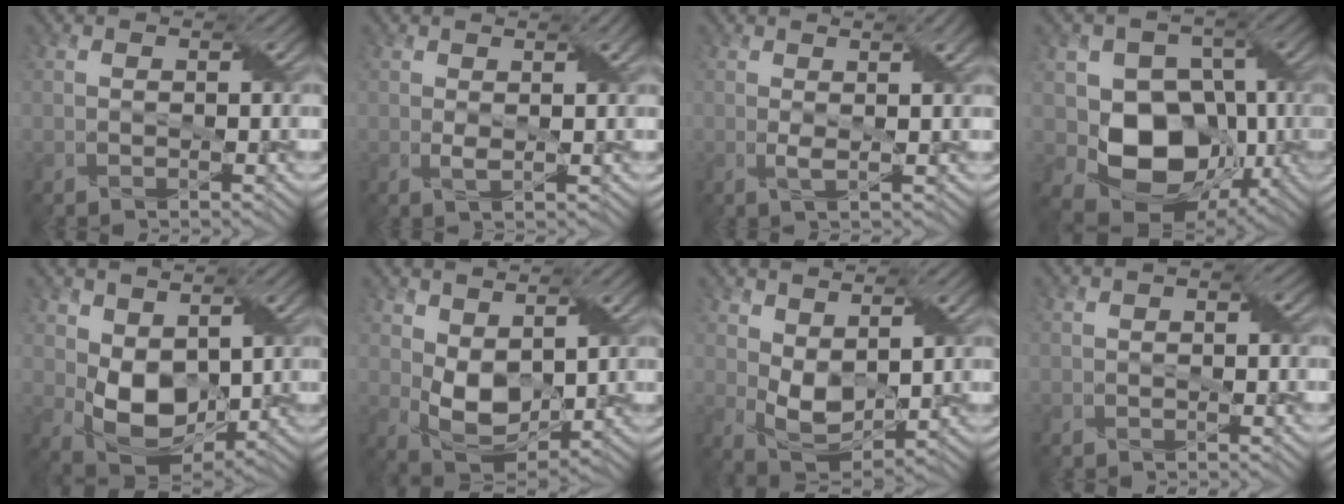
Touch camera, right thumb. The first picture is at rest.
{"total": 2.7, "force": [0.9, 0.6, 2.5], "torque": [-0.050, 0.003, 0.017]}
{"total": 3.7, "force": [1.0, 0.8, 3.4], "torque": [-0.060, 0.008, 0.015]}
{"total": 11.6, "force": [-1.8, 9.1, 6.9], "torque": [-0.119, -0.017, -0.035]}
{"total": 8.1, "force": [1.6, 5.4, 5.9], "torque": [-0.131, -0.013, 0.033]}
{"total": 7.0, "force": [2.1, 4.4, 5.0], "torque": [-0.114, -0.009, 0.042]}
{"total": 6.0, "force": [2.2, 3.5, 4.3], "torque": [-0.099, -0.006, 0.046]}
{"total": 1.0, "force": [-0.1, 0.5, 0.8], "torque": [-0.011, 0.003, -0.002]}